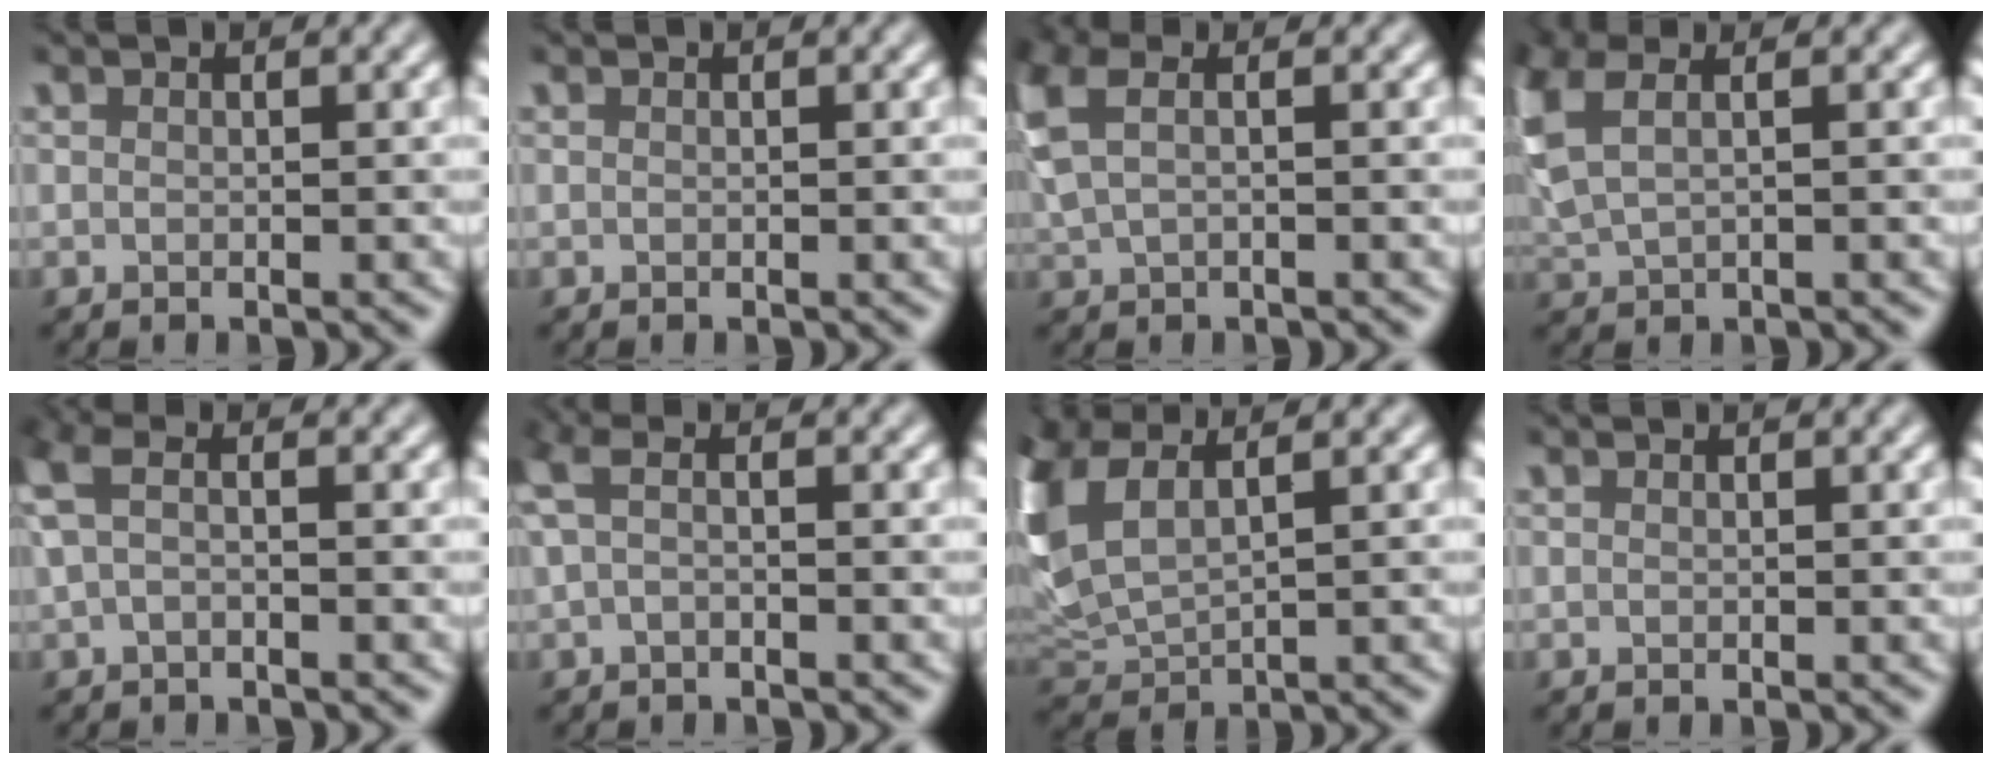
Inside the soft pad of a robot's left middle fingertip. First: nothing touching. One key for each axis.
{"total": 0.0}
{"total": 3.5, "fx": 1.0, "fy": 1.5, "fz": 3.0, "tx": -0.080, "ty": 0.011, "tz": 0.019}
{"total": 5.4, "fx": 2.0, "fy": 2.7, "fz": 4.2, "tx": -0.116, "ty": 0.018, "tz": 0.044}
{"total": 2.6, "fx": 0.1, "fy": 0.9, "fz": 2.4, "tx": -0.060, "ty": 0.006, "tz": -0.006}
{"total": 2.2, "fx": 0.0, "fy": 0.6, "fz": 2.1, "tx": -0.049, "ty": 0.003, "tz": -0.007}
{"total": 7.3, "fx": 2.7, "fy": 3.6, "fz": 5.8, "tx": -0.166, "ty": 0.017, "tz": 0.053}
{"total": 0.0}